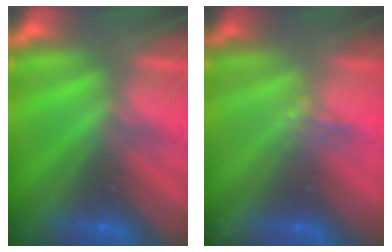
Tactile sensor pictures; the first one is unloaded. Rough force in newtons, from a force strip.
{"total": 1.2}